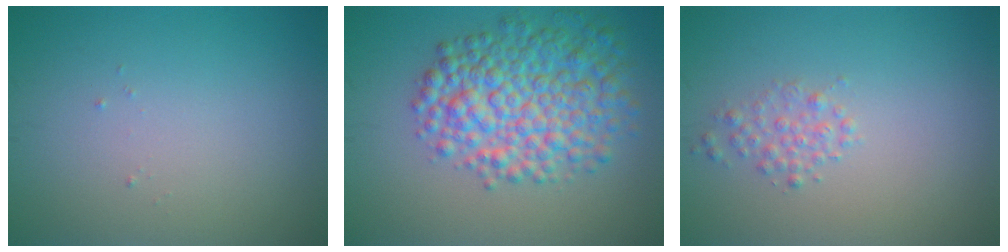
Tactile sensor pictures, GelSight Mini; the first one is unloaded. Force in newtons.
{"total": 7.7, "press": 7.7, "slide": 0.2}
{"total": 1.5, "press": 1.5, "slide": 0.1}